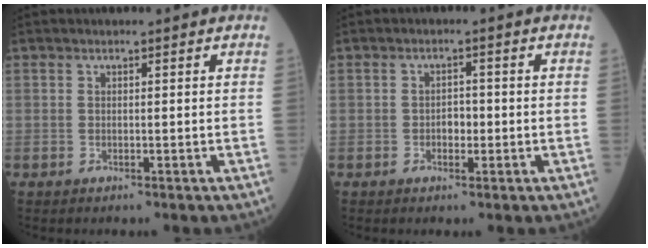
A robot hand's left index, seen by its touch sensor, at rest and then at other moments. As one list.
[{"total": 2.1, "force": [-0.5, 1.3, 1.5], "torque": [-0.020, 0.006, -0.008]}]